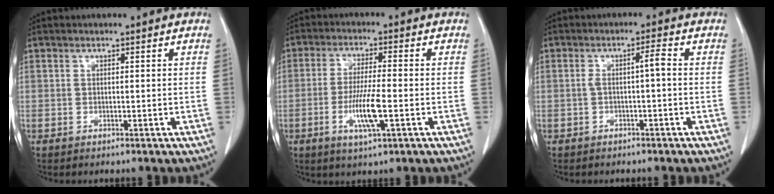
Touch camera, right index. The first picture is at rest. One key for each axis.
{"total": 7.4, "fx": -2.3, "fy": 0.6, "fz": 7.1, "tx": -0.138, "ty": -0.010, "tz": -0.042}
{"total": 2.6, "fx": -0.5, "fy": 0.2, "fz": 2.6, "tx": -0.045, "ty": 0.010, "tz": -0.007}